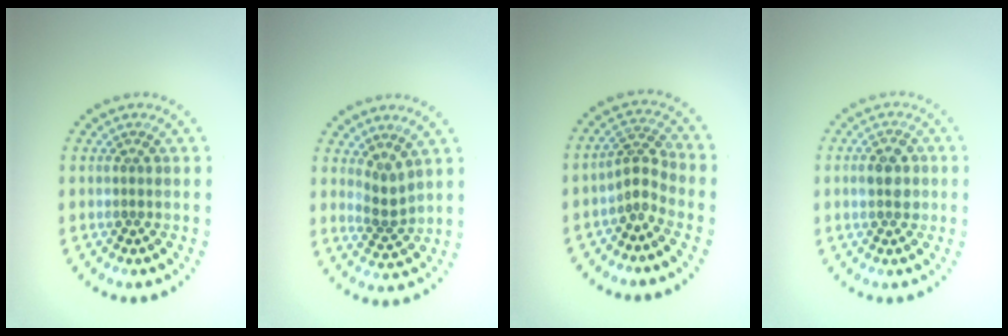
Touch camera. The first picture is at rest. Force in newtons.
{"total": 2.0, "press": 1.5, "slide": 1.3}
{"total": 2.3, "press": 1.6, "slide": 1.7}
{"total": 2.5, "press": 2.4, "slide": 0.1}